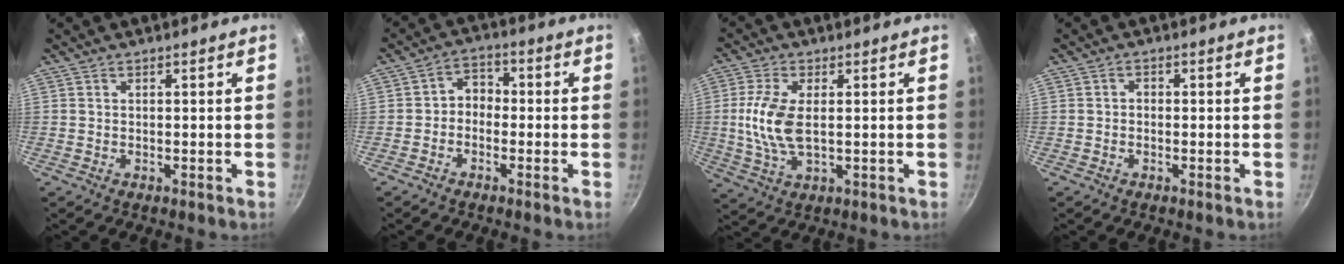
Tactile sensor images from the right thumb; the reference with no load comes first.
{"total": 4.1, "force": [-1.2, 3.2, 2.2], "torque": [-0.016, 0.025, -0.032]}
{"total": 9.2, "force": [0.5, 4.6, 8.0], "torque": [-0.167, -0.002, 0.009]}
{"total": 1.1, "force": [-0.4, 0.9, 0.5], "torque": [-0.007, 0.005, -0.008]}